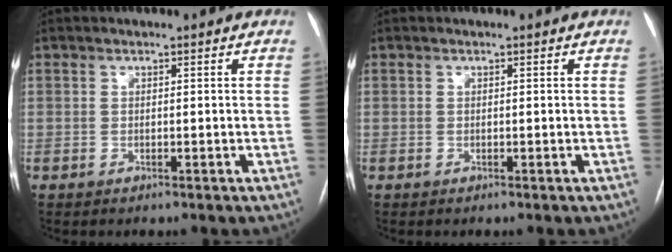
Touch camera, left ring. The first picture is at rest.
{"total": 0.0}